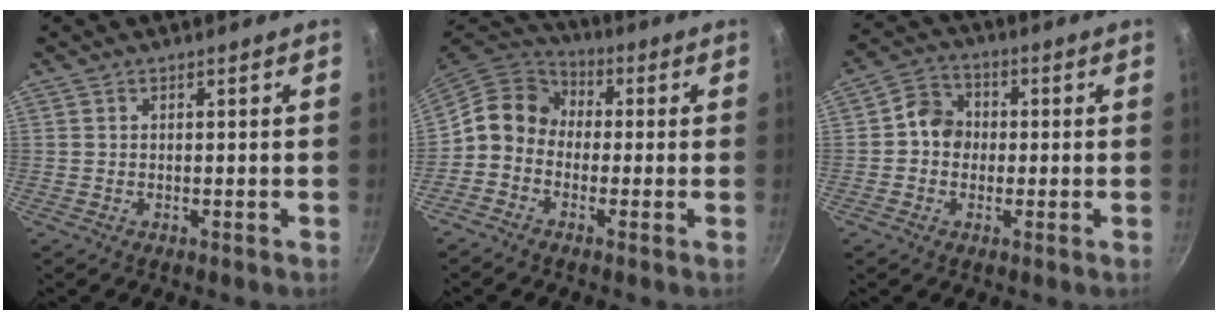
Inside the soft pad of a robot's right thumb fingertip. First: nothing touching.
{"total": 9.1, "force": [-0.8, 7.8, 4.6], "torque": [-0.059, 0.036, -0.042]}
{"total": 6.2, "force": [-0.2, 5.5, 2.9], "torque": [-0.017, 0.016, -0.020]}